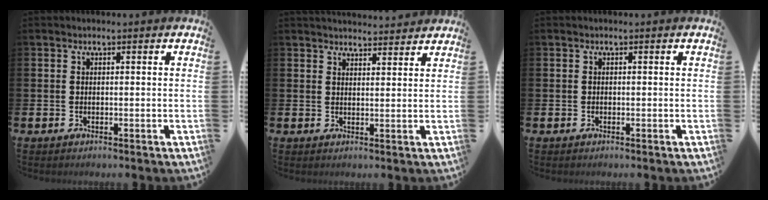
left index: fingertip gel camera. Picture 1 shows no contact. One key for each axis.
{"total": 3.2, "fx": 3.2, "fy": 0.3, "fz": -0.1, "tx": 0.005, "ty": -0.022, "tz": 0.055}
{"total": 0.0}